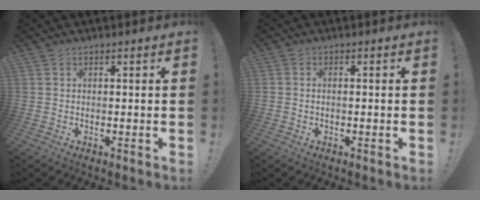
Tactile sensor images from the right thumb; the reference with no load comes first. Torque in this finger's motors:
{"motor_torque": [-0.12, -0.11, 0.01, -0.03, 0.01]}